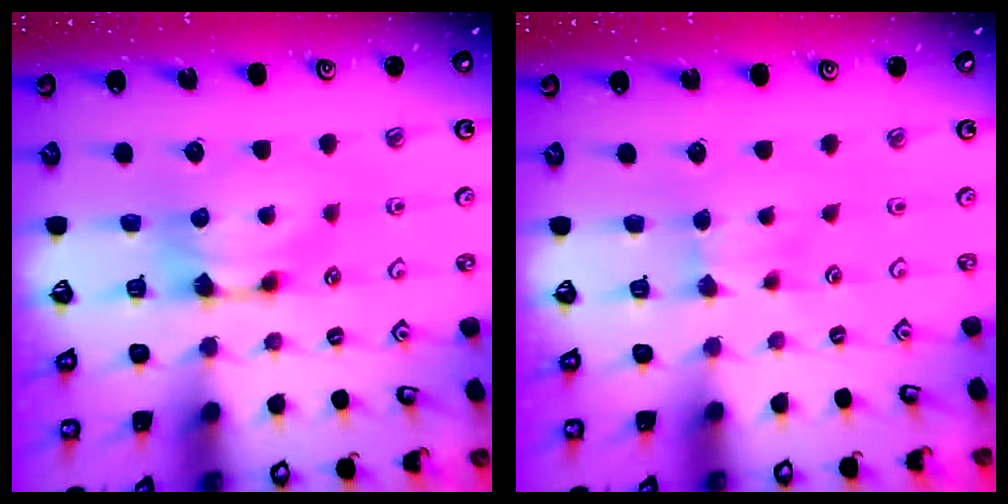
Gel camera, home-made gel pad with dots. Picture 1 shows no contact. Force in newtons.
{"total": 2.6, "press": 2.6, "slide": 0.5}